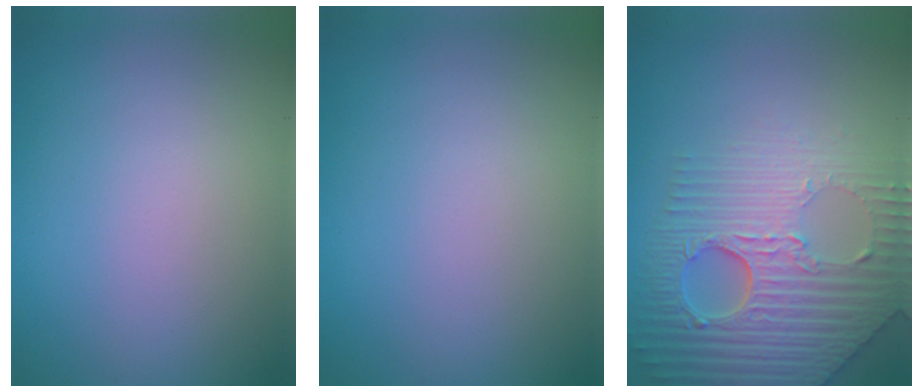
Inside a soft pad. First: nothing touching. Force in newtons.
{"total": 0.0}
{"total": 8.4, "press": 6.1, "slide": 5.8}